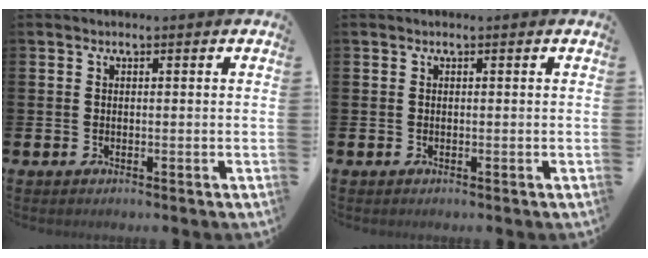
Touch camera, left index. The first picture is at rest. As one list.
[{"total": 0.0}]